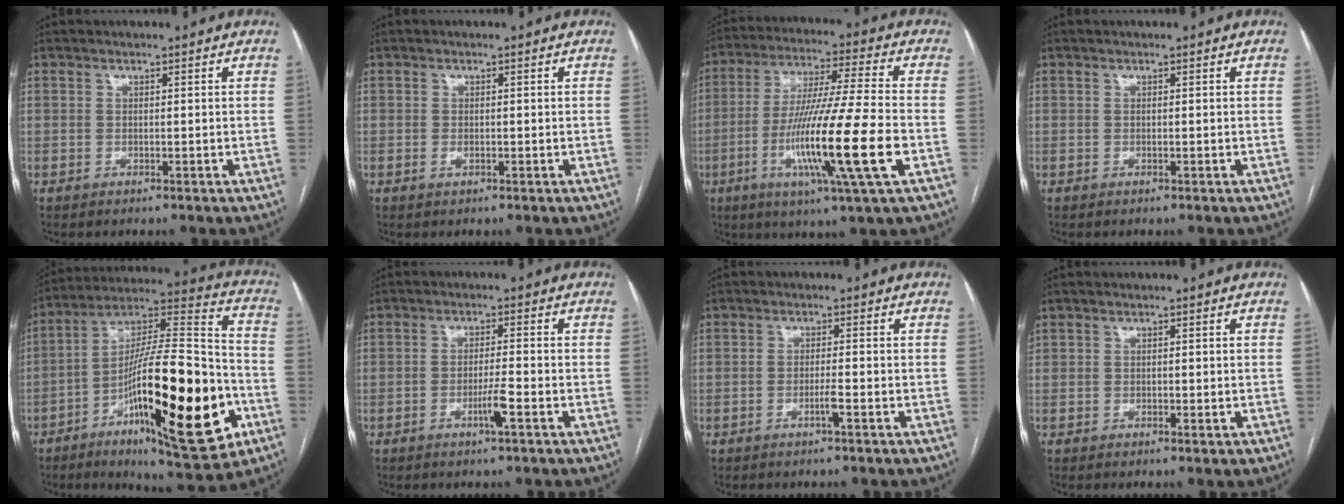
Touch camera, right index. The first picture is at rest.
{"total": 0.7, "force": [-0.2, 0.4, 0.6], "torque": [-0.013, -0.001, -0.002]}
{"total": 17.8, "force": [-5.0, -0.9, 17.0], "torque": [-0.323, -0.024, -0.095]}
{"total": 0.0}
{"total": 26.9, "force": [-9.0, 4.9, 24.8], "torque": [-0.394, -0.007, -0.133]}
{"total": 3.5, "force": [-1.6, -0.4, 3.1], "torque": [-0.059, -0.005, -0.030]}
{"total": 1.8, "force": [-0.9, -0.3, 1.6], "torque": [-0.032, -0.002, -0.017]}
{"total": 0.6, "force": [-0.1, 0.4, 0.5], "torque": [-0.015, 0.006, 0.006]}